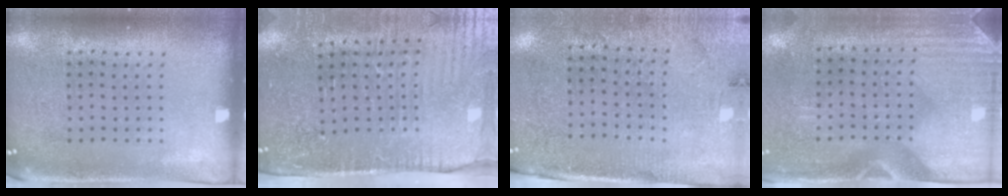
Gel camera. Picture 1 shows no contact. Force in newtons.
{"total": 4.2, "press": 3.7, "slide": 2.1}
{"total": 2.8, "press": 2.6, "slide": 1.2}
{"total": 3.0, "press": 2.6, "slide": 1.5}